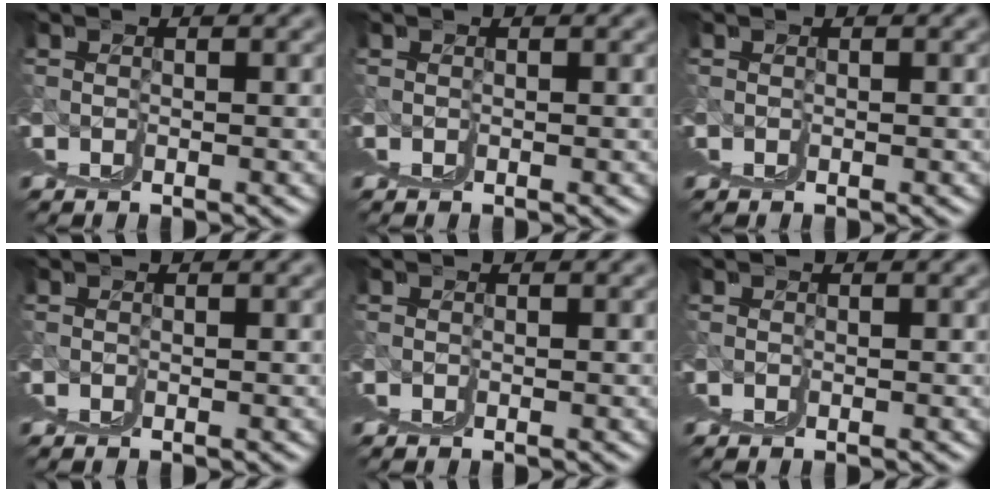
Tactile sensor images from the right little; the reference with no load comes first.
{"total": 0.0}
{"total": 0.0}
{"total": 0.0}
{"total": 0.0}
{"total": 0.0}